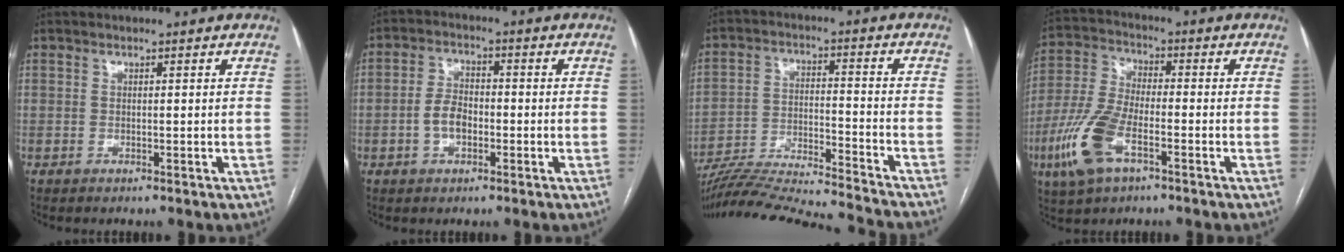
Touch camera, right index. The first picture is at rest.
{"total": 4.8, "force": [-1.3, 2.8, 3.7], "torque": [-0.076, 0.013, -0.025]}
{"total": 21.8, "force": [-20.5, -0.8, 7.4], "torque": [-0.137, -0.030, -0.315]}
{"total": 11.2, "force": [-4.8, 4.4, 9.1], "torque": [-0.219, -0.006, -0.094]}